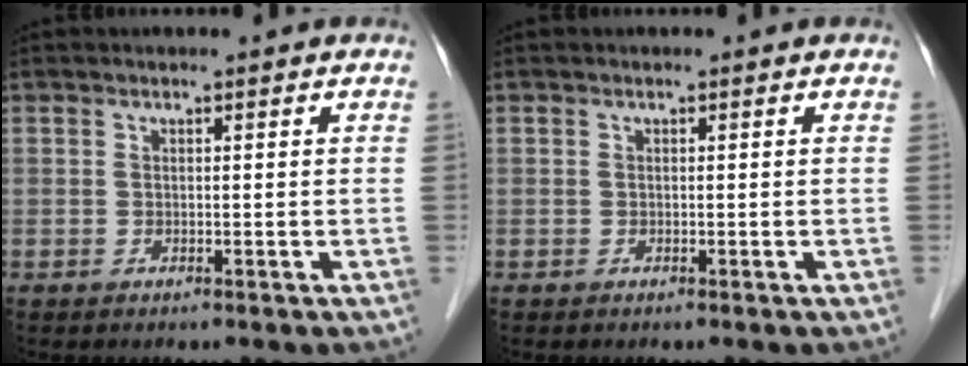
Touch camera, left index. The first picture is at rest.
{"total": 0.0}